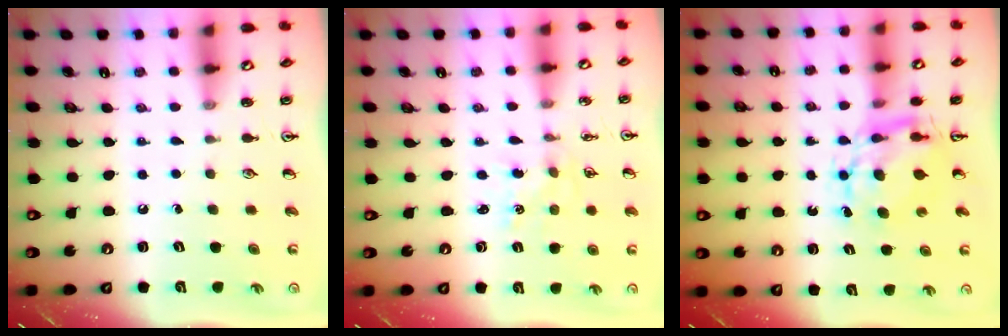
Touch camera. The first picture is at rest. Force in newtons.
{"total": 1.0, "press": 1.0, "slide": 0.2}
{"total": 7.5, "press": 7.5, "slide": 0.7}